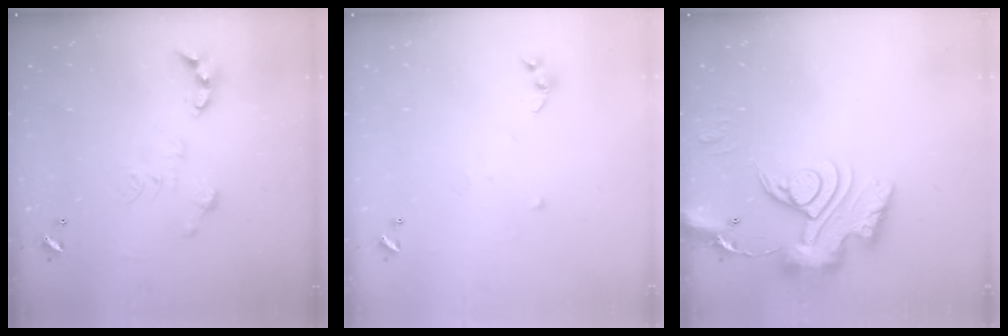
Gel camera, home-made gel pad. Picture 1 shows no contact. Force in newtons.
{"total": 4.8, "press": 4.7, "slide": 0.5}
{"total": 15.5, "press": 15.4, "slide": 1.7}